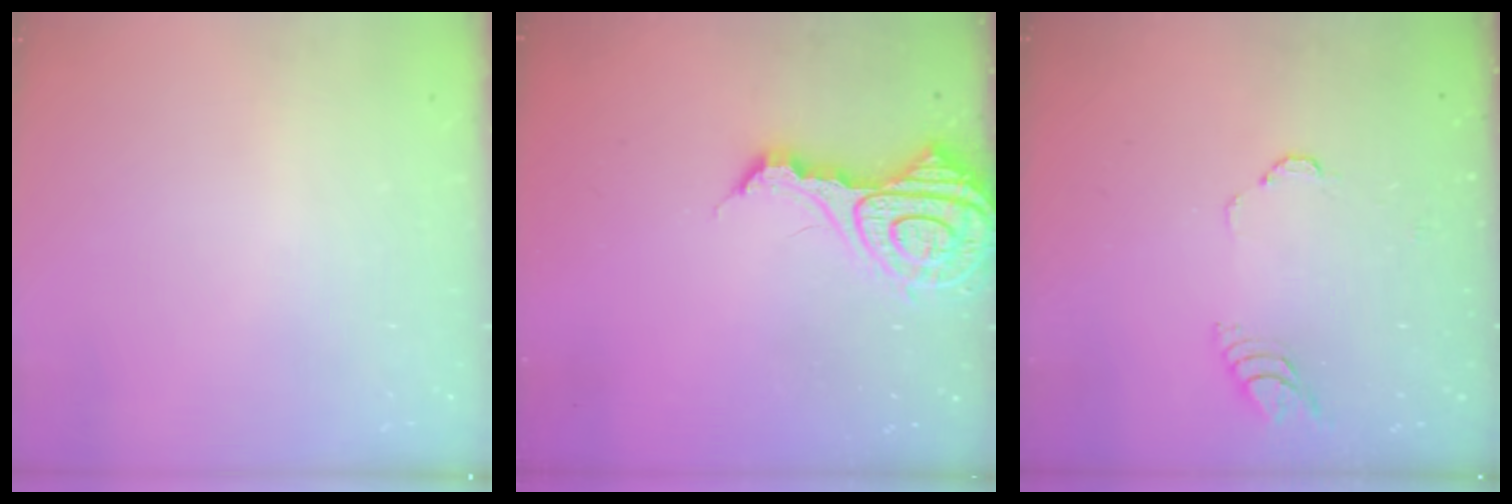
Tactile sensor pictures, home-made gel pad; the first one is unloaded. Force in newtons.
{"total": 15.0, "press": 14.9, "slide": 1.5}
{"total": 4.3, "press": 4.3, "slide": 0.3}